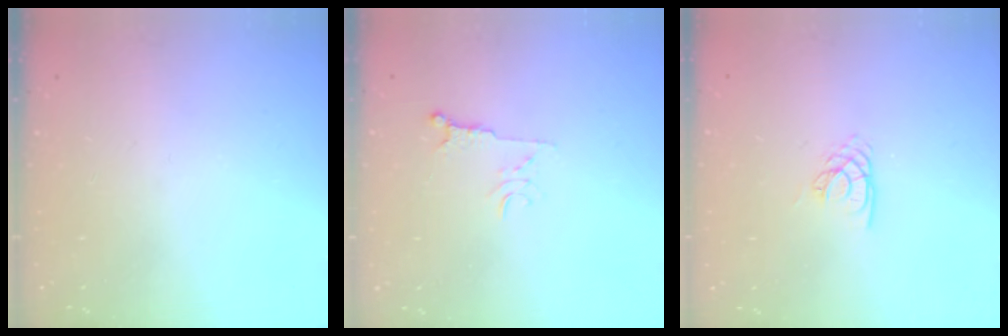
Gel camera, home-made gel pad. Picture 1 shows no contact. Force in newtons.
{"total": 4.3, "press": 4.3, "slide": 0.6}
{"total": 2.8, "press": 2.8, "slide": 0.1}